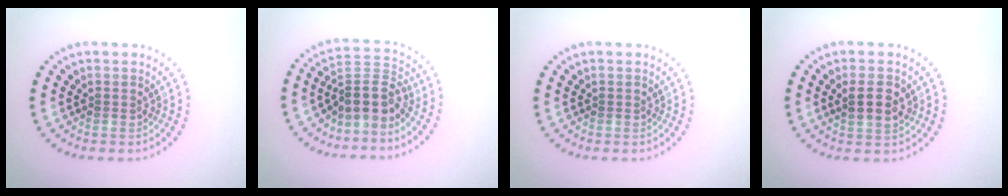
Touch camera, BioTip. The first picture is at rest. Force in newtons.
{"total": 3.4, "press": 2.4, "slide": 2.4}
{"total": 0.0}
{"total": 2.8, "press": 2.8, "slide": 0.6}